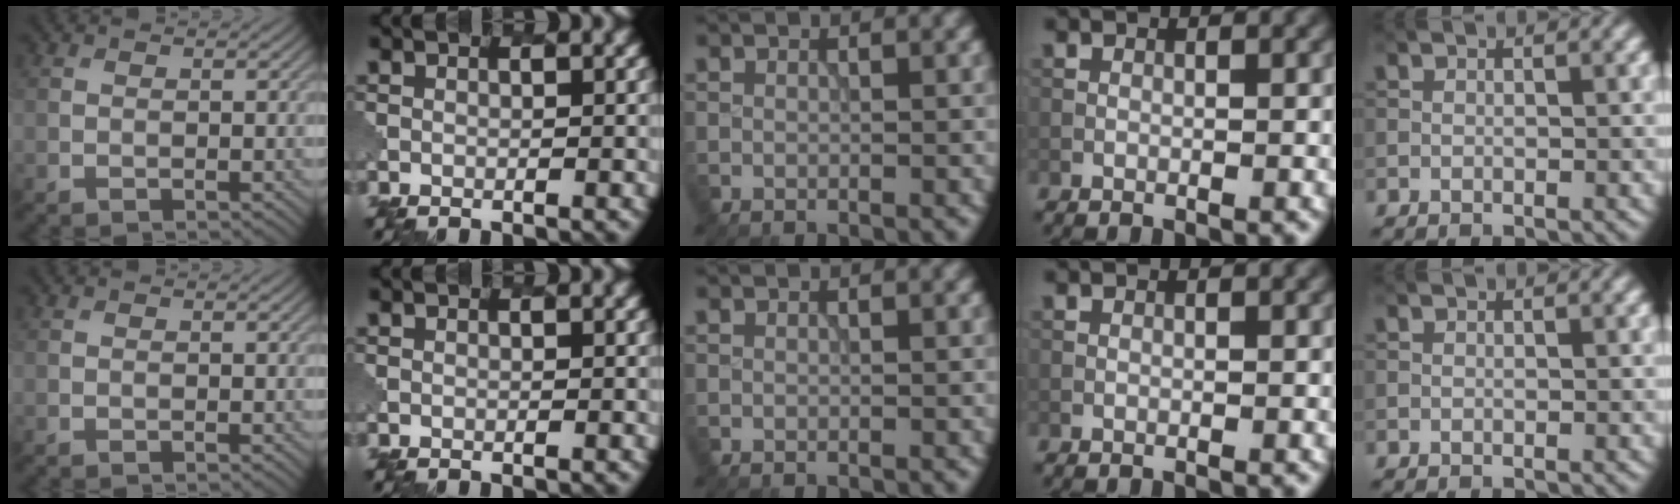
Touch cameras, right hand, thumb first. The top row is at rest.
{}